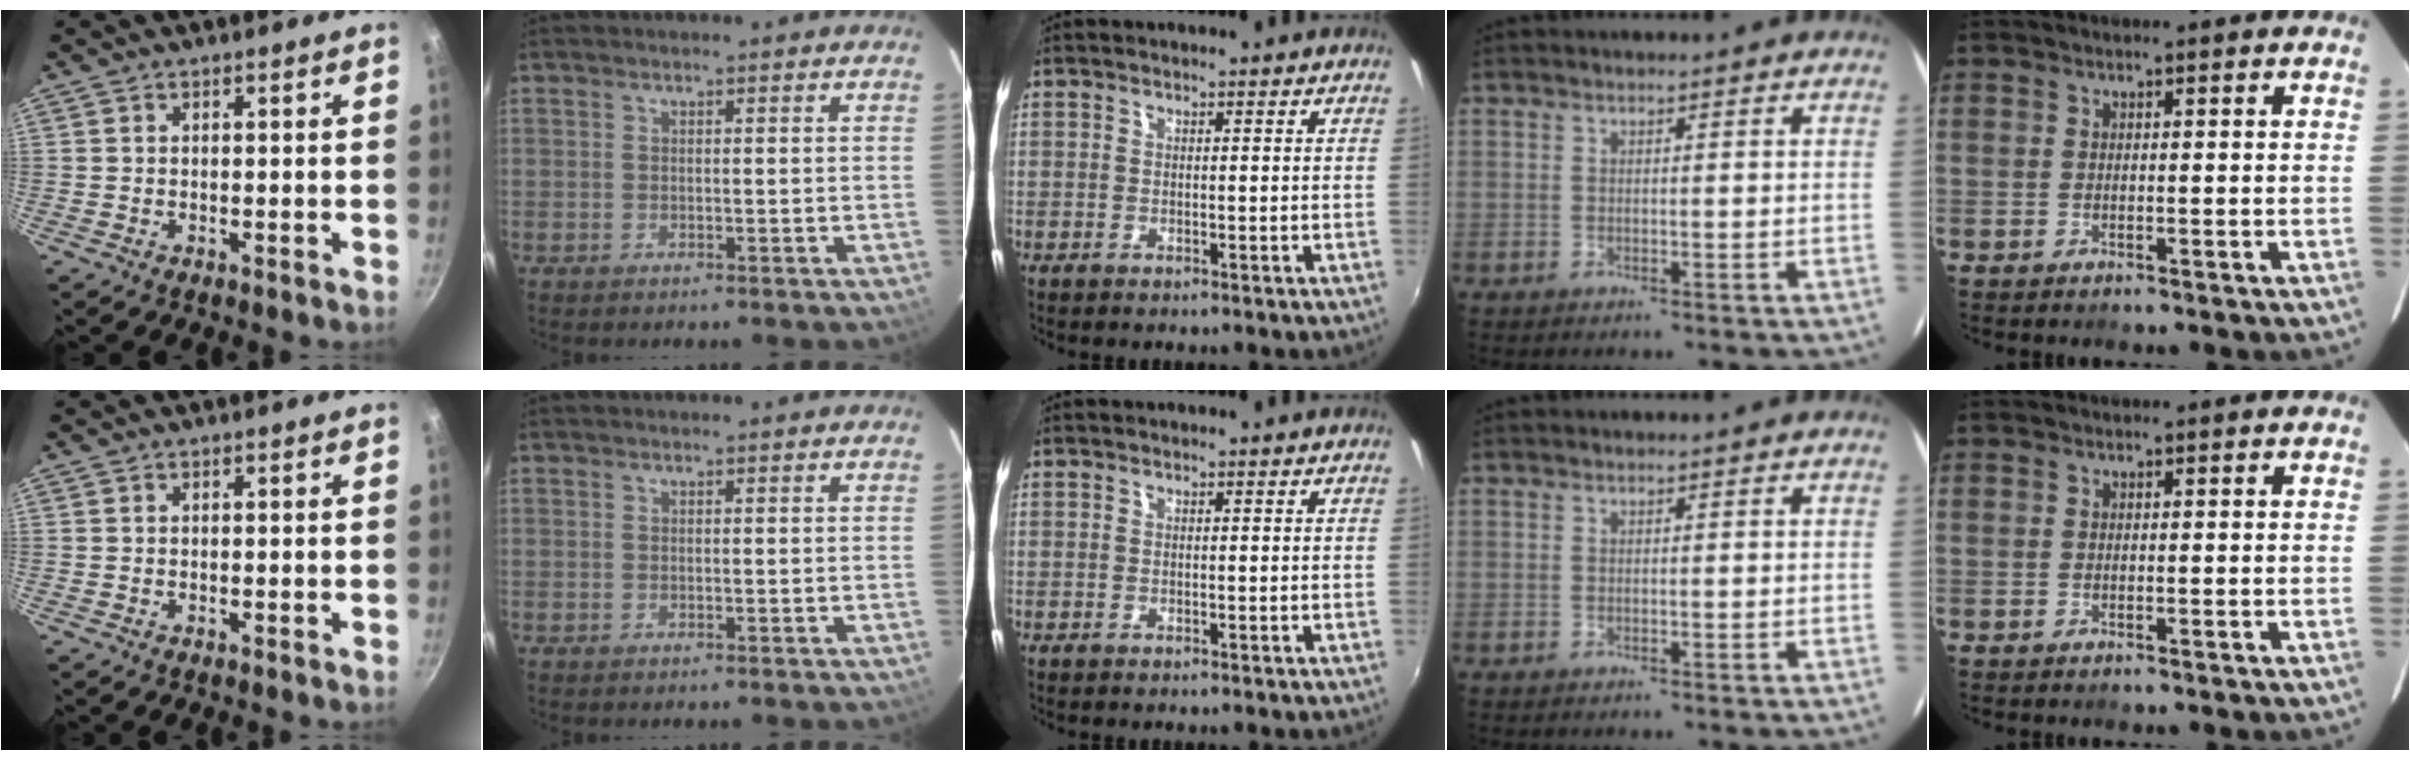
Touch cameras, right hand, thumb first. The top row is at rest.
{}